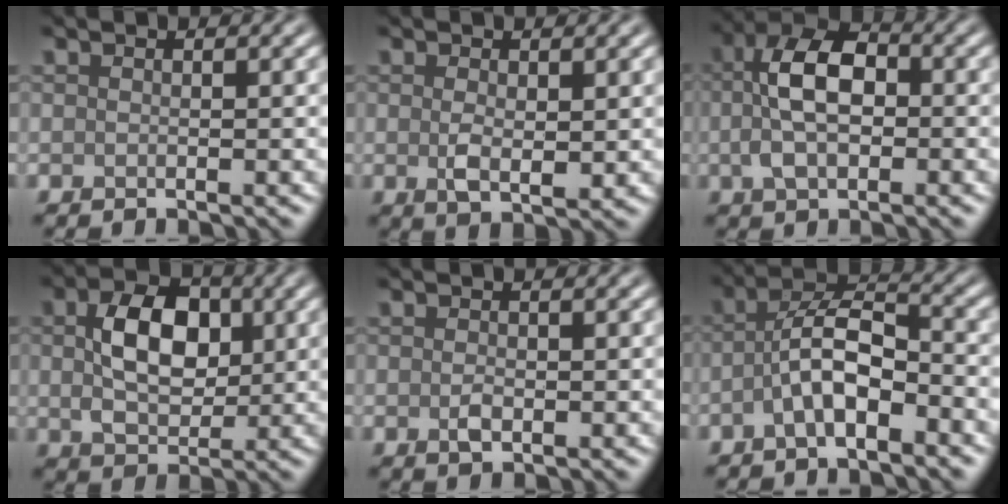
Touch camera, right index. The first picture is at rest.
{"total": 2.6, "force": [0.2, 1.3, 2.3], "torque": [-0.045, -0.006, 0.007]}
{"total": 6.4, "force": [0.0, 3.5, 5.3], "torque": [-0.101, 0.011, -0.011]}
{"total": 6.6, "force": [1.1, 4.3, 4.9], "torque": [-0.091, 0.002, 0.015]}
{"total": 1.3, "force": [-0.2, 0.7, 1.1], "torque": [-0.020, -0.001, -0.003]}
{"total": 4.9, "force": [-1.8, 1.8, 4.2], "torque": [-0.079, 0.016, -0.041]}